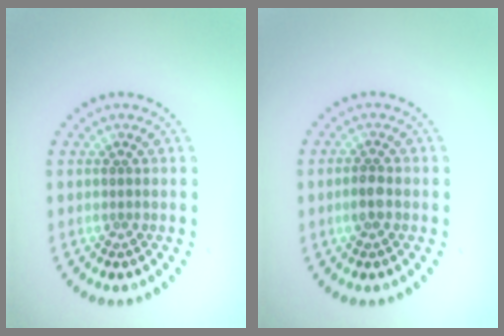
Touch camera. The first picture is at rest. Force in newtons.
{"total": 1.7, "press": 1.7, "slide": 0.4}